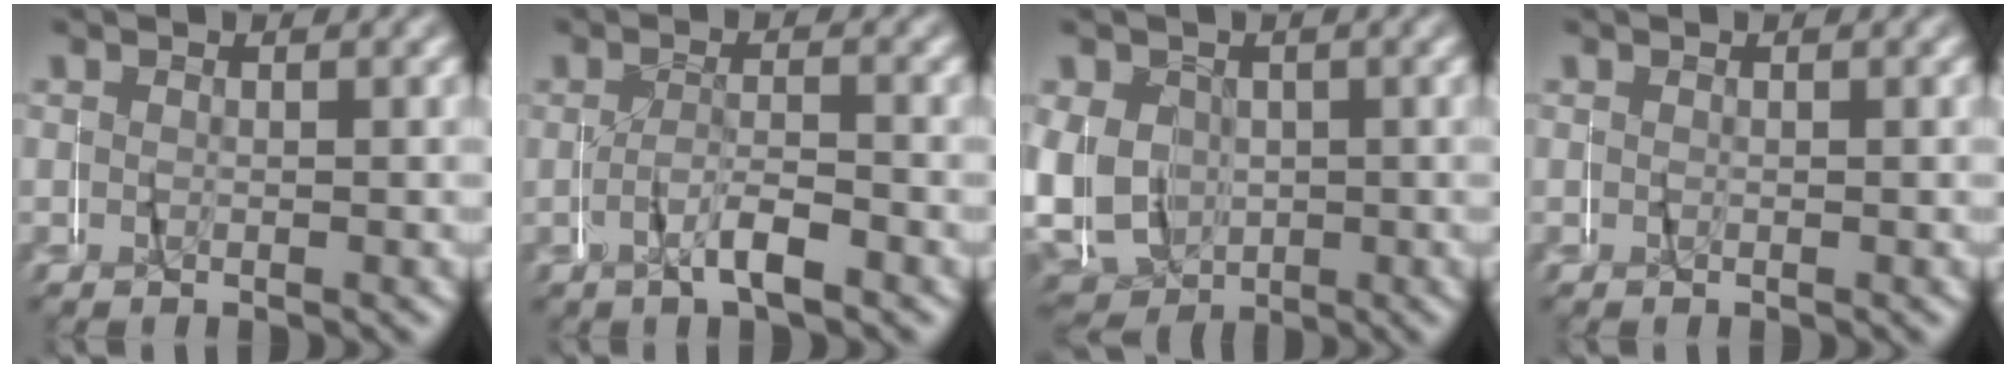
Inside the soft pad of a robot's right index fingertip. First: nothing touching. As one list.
[{"total": 2.9, "force": [-1.7, 1.1, 2.1], "torque": [-0.049, 0.004, -0.032]}, {"total": 11.2, "force": [-0.9, 10.5, 3.7], "torque": [-0.105, -0.042, -0.005]}, {"total": 0.0}]